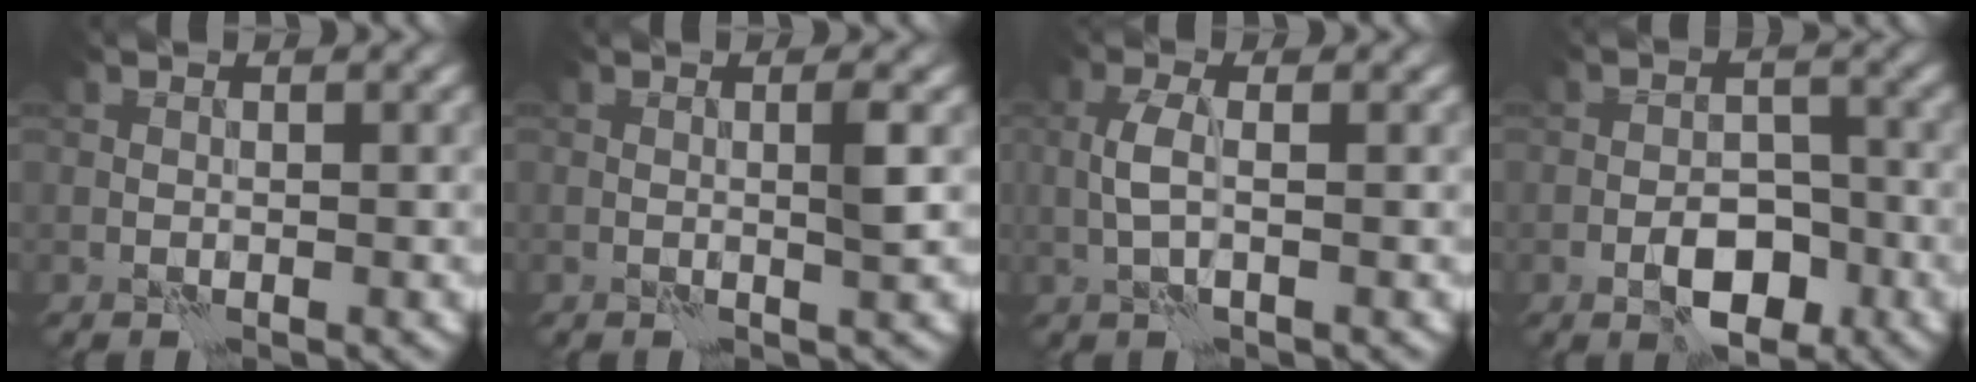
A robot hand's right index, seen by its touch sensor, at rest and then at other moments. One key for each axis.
{"total": 1.2, "fx": 0.1, "fy": -0.3, "fz": 1.2, "tx": -0.022, "ty": 0.000, "tz": 0.001}
{"total": 2.0, "fx": -0.1, "fy": 0.5, "fz": 2.0, "tx": -0.049, "ty": 0.005, "tz": -0.006}
{"total": 4.6, "fx": -2.4, "fy": 2.4, "fz": 3.1, "tx": -0.040, "ty": 0.005, "tz": -0.040}